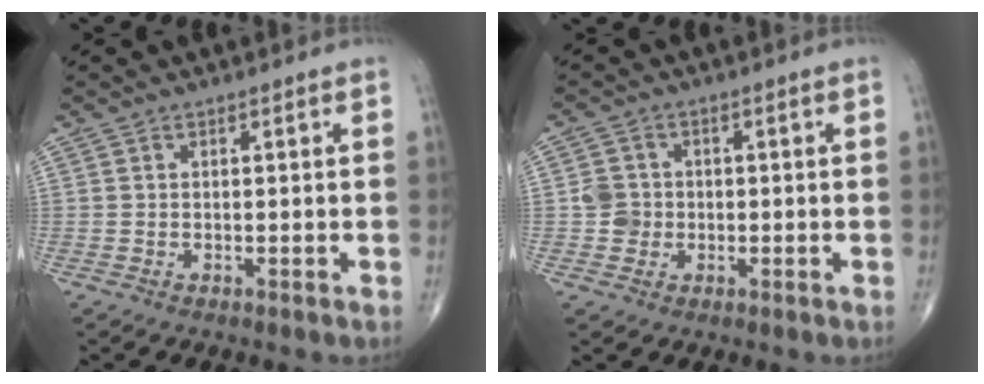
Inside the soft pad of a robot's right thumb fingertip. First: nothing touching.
{"total": 3.6, "force": [-0.3, 3.5, 1.0], "torque": [0.002, 0.006, -0.007]}